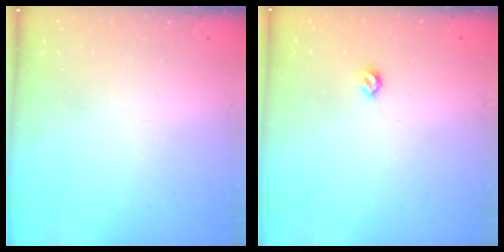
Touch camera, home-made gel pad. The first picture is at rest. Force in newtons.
{"total": 4.2, "press": 4.2, "slide": 0.7}